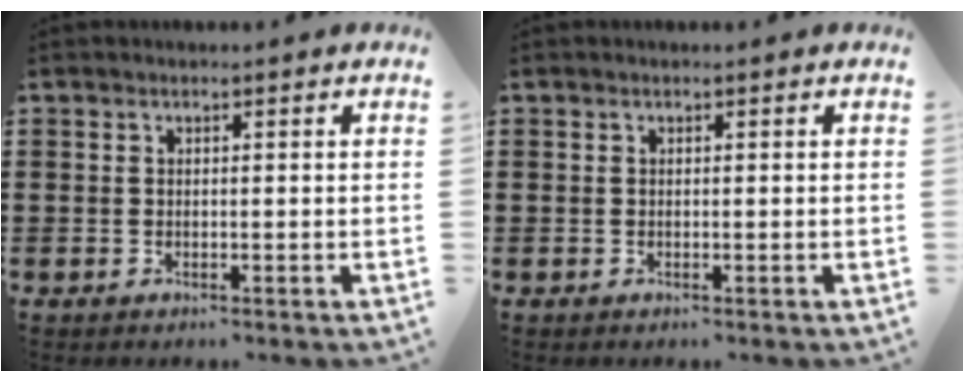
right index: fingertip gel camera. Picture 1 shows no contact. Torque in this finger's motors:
{"motor_torque": [0.00, 0.00, 0.00, 0.00]}